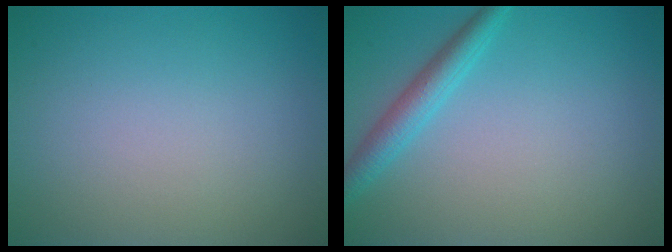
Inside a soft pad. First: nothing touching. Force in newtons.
{"total": 2.6, "press": 2.6, "slide": 0.2}